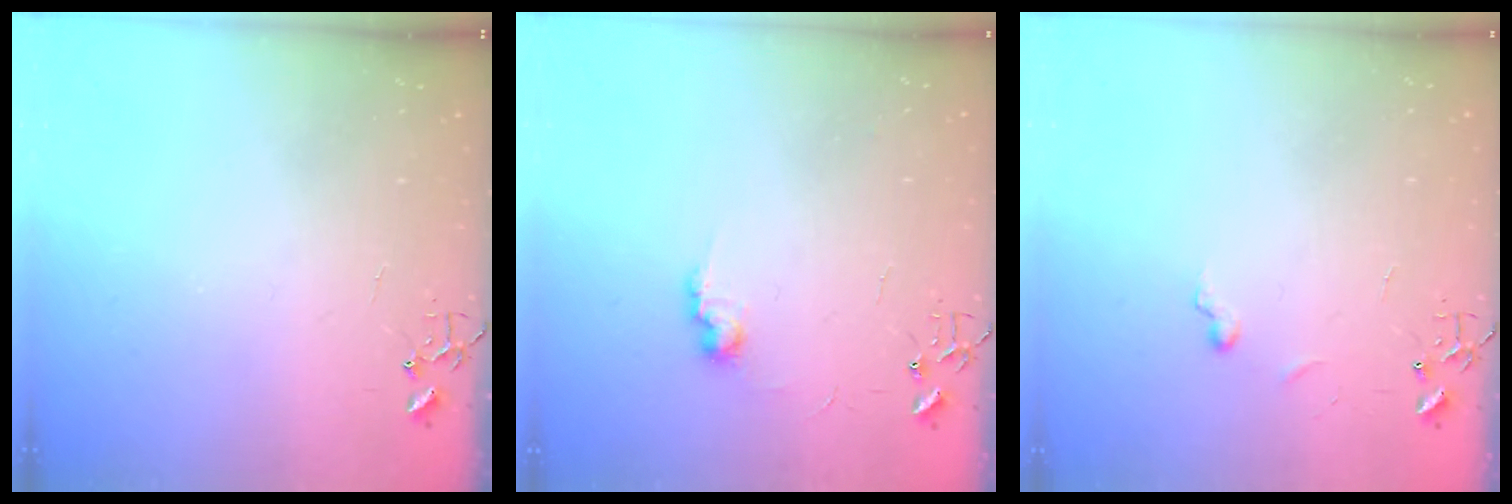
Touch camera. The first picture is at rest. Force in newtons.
{"total": 7.5, "press": 7.4, "slide": 0.3}
{"total": 4.3, "press": 4.3, "slide": 0.6}